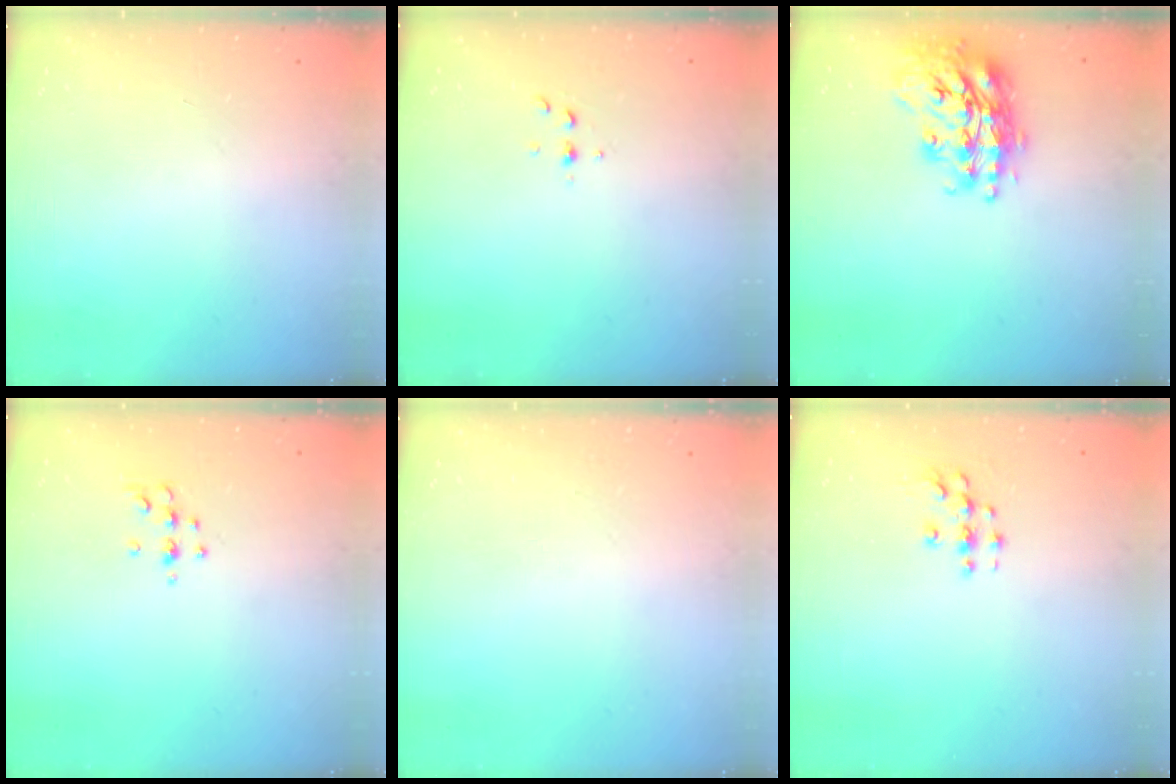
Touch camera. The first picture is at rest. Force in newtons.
{"total": 2.5, "press": 2.4, "slide": 0.2}
{"total": 20.1, "press": 20.1, "slide": 1.4}
{"total": 4.8, "press": 4.4, "slide": 1.8}
{"total": 0.0}
{"total": 4.3, "press": 4.3, "slide": 0.6}